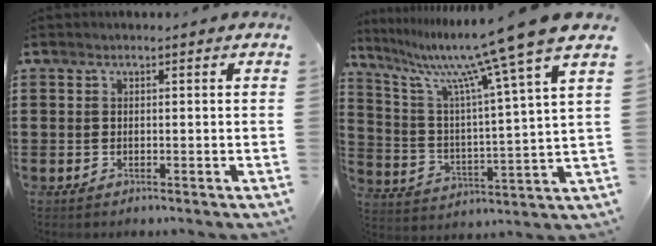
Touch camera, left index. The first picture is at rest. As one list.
[{"total": 13.0, "force": [10.6, -1.0, 7.5], "torque": [-0.171, -0.073, 0.162]}]